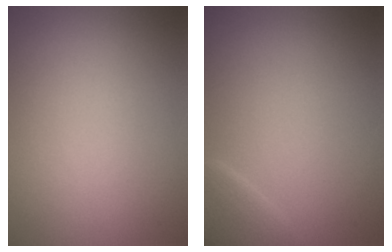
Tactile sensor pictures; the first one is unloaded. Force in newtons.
{"total": 1.5, "press": 1.5, "slide": 0.1}